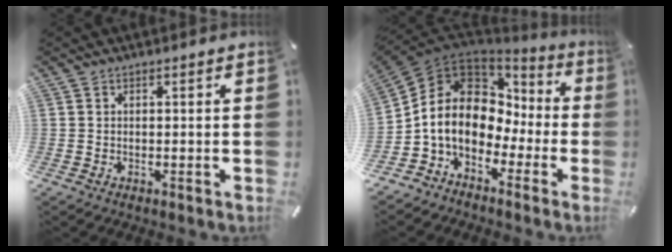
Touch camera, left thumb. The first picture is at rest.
{"total": 12.9, "force": [-0.4, 10.7, 7.1], "torque": [-0.162, -0.007, -0.012]}